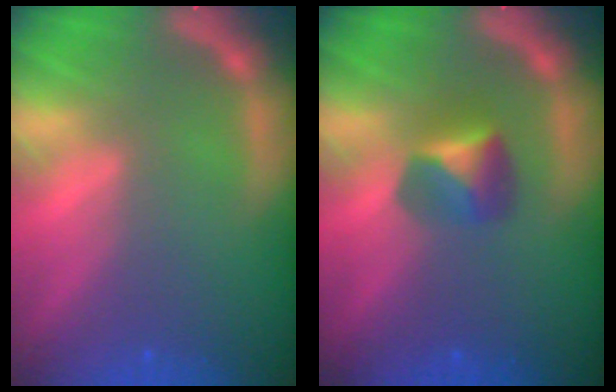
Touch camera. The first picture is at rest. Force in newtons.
{"total": 2.9}